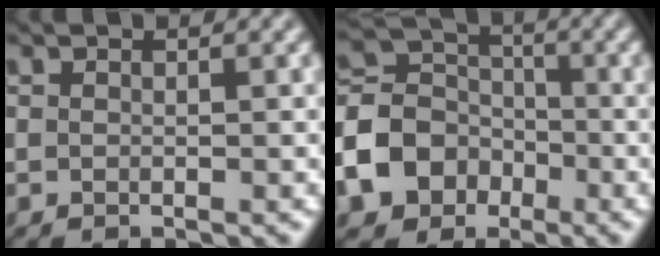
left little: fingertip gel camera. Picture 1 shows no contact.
{"total": 8.1, "force": [-3.6, 6.4, 3.4], "torque": [-0.079, 0.002, -0.091]}